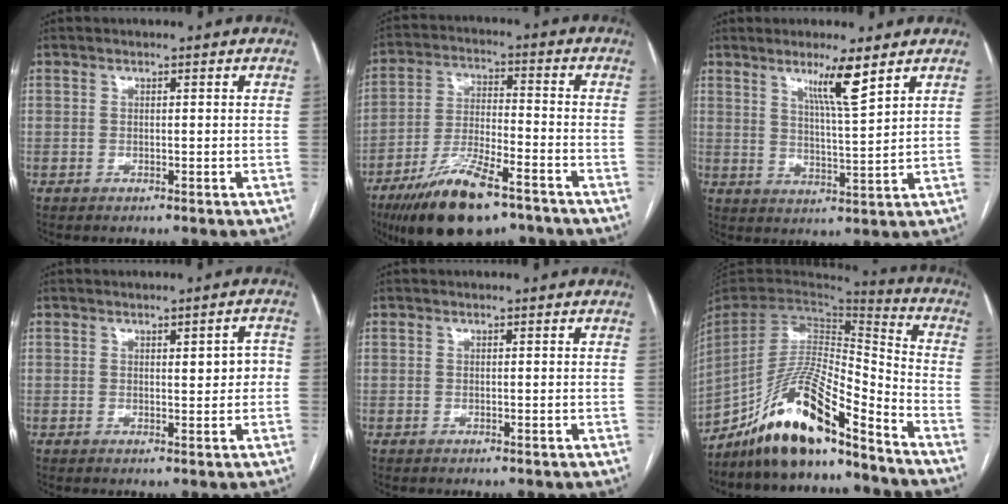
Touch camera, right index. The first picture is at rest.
{"total": 14.7, "force": [-9.9, 3.7, 10.2], "torque": [-0.196, -0.021, -0.172]}
{"total": 6.7, "force": [4.3, -0.6, 5.1], "torque": [-0.090, -0.013, 0.076]}
{"total": 3.0, "force": [0.3, 1.1, 2.7], "torque": [-0.029, 0.008, 0.006]}
{"total": 0.0}
{"total": 17.0, "force": [-13.2, 2.2, 10.4], "torque": [-0.202, 0.013, -0.239]}